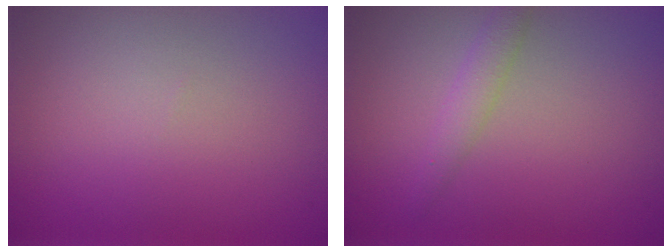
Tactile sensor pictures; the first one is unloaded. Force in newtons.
{"total": 1.6, "press": 1.6, "slide": 0.0}